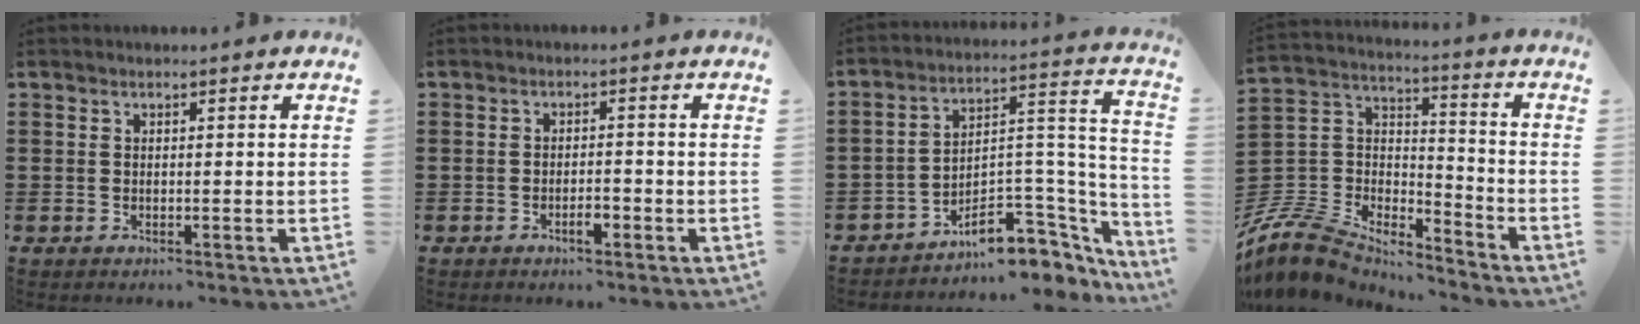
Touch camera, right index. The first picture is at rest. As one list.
[{"total": 2.6, "force": [-1.4, 0.9, 2.1], "torque": [-0.038, 0.002, -0.025]}, {"total": 7.4, "force": [-5.1, 3.7, 3.8], "torque": [-0.063, 0.006, -0.091]}, {"total": 9.3, "force": [-8.4, 2.9, 2.5], "torque": [-0.083, -0.001, -0.174]}]